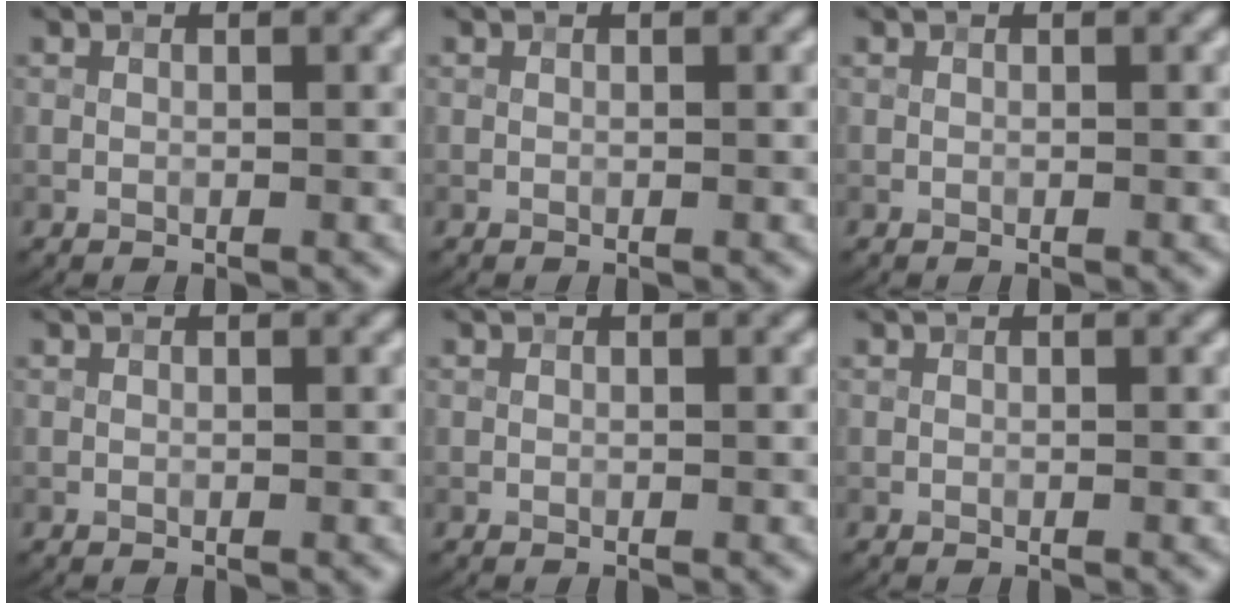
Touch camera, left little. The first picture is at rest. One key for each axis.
{"total": 0.0}
{"total": 0.0}
{"total": 0.0}
{"total": 0.0}
{"total": 0.0}